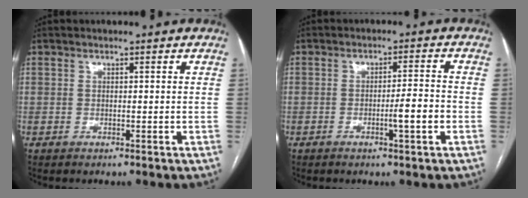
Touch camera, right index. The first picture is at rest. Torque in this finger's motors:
{"motor_torque": [1.36, -0.19, 0.44, 0.09]}